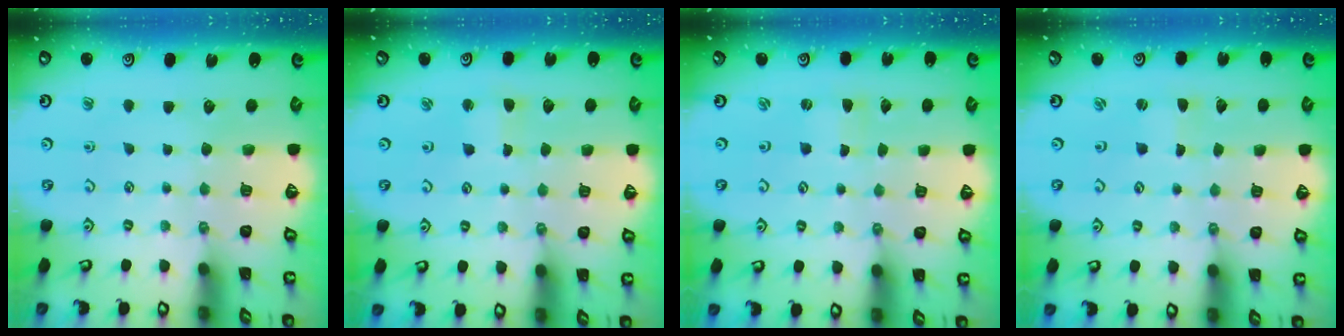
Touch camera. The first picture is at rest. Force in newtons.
{"total": 2.1, "press": 2.1, "slide": 0.5}
{"total": 1.0, "press": 1.0, "slide": 0.1}
{"total": 0.0}